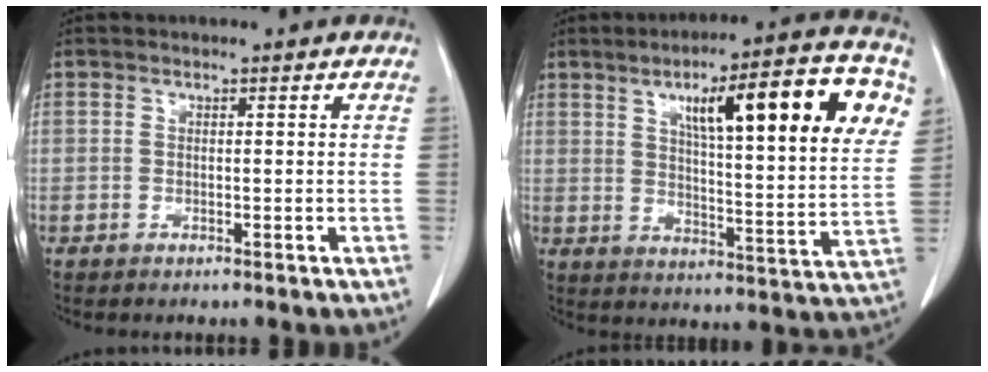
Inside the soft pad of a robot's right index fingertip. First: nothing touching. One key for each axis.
{"total": 20.6, "fx": 8.3, "fy": 2.9, "fz": 18.7, "tx": -0.258, "ty": 0.019, "tz": 0.117}